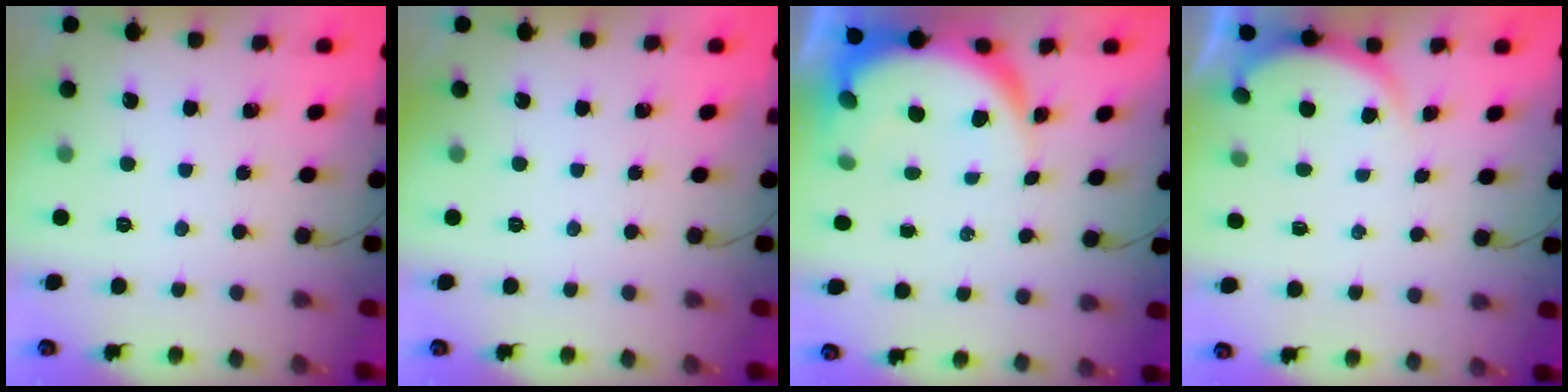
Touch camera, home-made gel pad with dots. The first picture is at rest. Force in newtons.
{"total": 0.0}
{"total": 9.1, "press": 9.0, "slide": 1.1}
{"total": 2.8, "press": 2.7, "slide": 0.6}